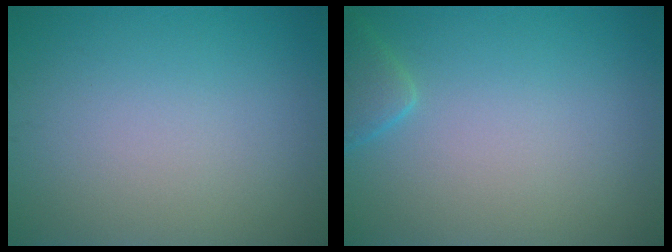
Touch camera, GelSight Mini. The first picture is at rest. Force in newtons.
{"total": 1.9, "press": 1.9, "slide": 0.2}